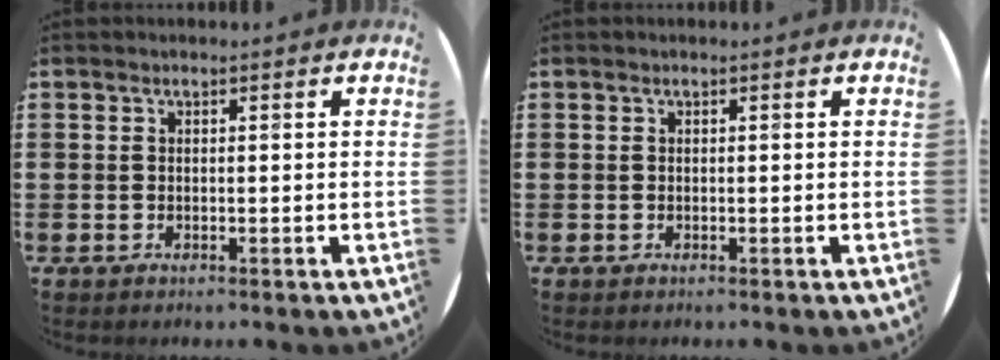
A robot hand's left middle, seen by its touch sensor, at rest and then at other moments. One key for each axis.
{"total": 0.0}